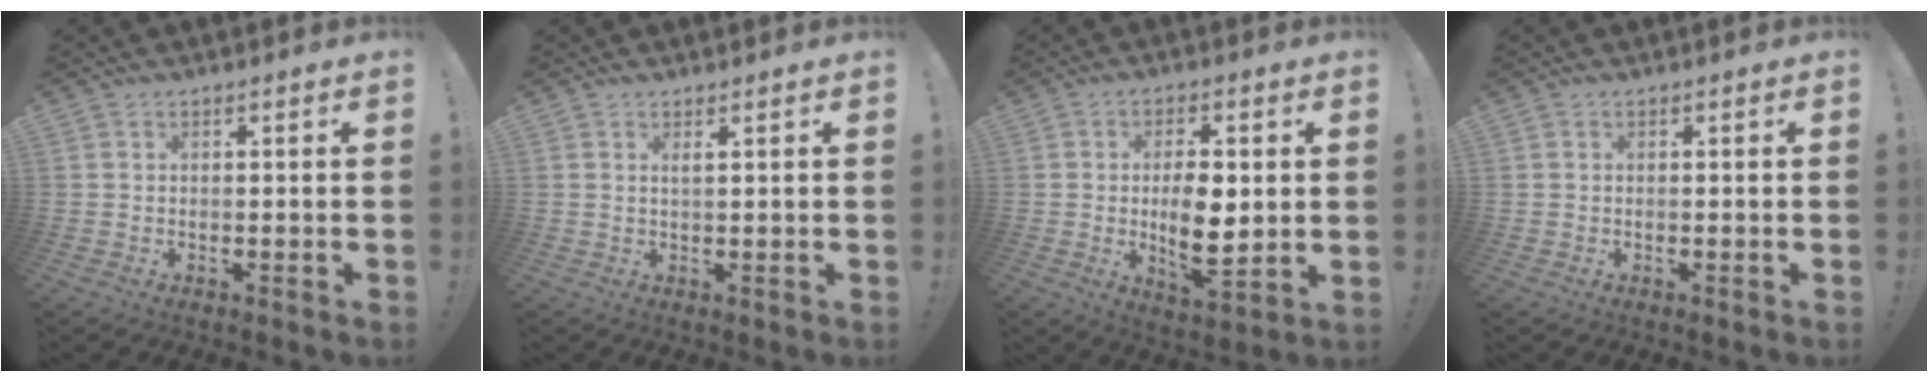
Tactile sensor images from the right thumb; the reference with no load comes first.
{"total": 1.1, "force": [0.8, 0.0, 0.8], "torque": [-0.007, -0.003, 0.012]}
{"total": 11.2, "force": [0.3, 5.1, 10.0], "torque": [-0.165, -0.013, 0.002]}
{"total": 0.0}